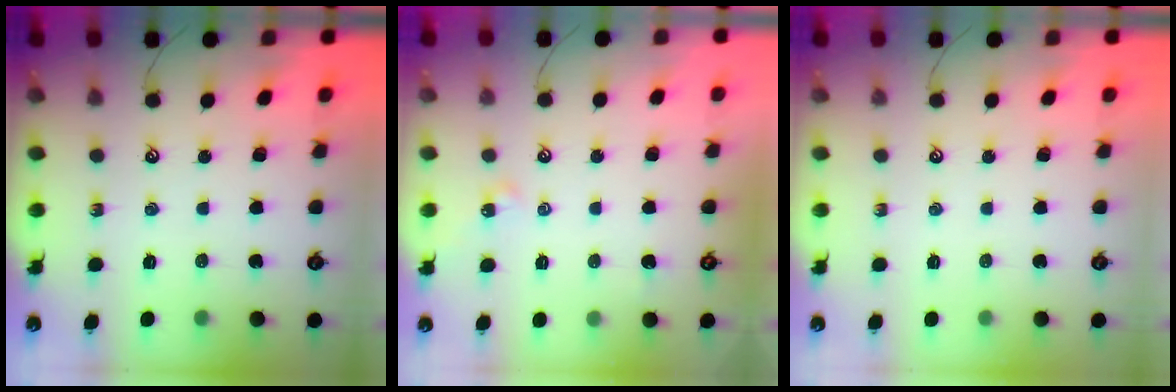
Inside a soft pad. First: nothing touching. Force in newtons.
{"total": 4.4, "press": 4.3, "slide": 0.7}
{"total": 0.0}